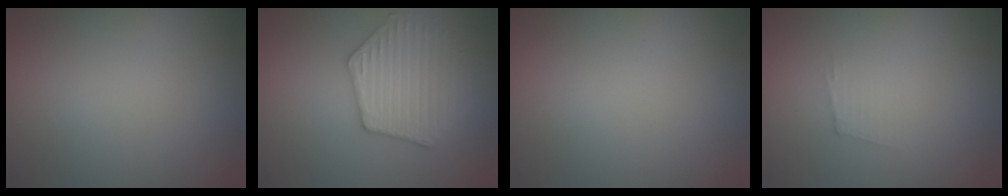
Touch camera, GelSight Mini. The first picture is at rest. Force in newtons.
{"total": 4.2, "press": 4.1, "slide": 1.1}
{"total": 0.0}
{"total": 1.1, "press": 1.0, "slide": 0.2}